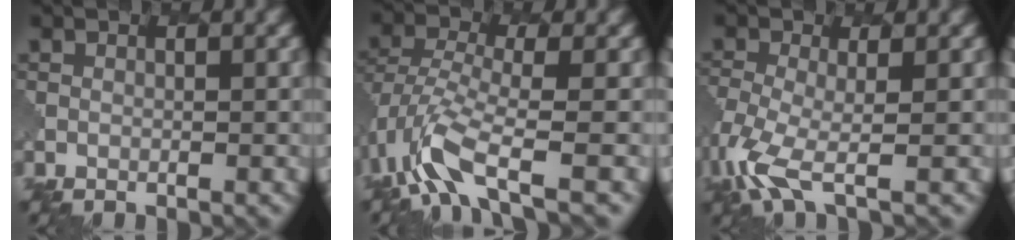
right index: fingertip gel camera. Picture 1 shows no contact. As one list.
[{"total": 6.0, "force": [-3.3, 2.2, 4.5], "torque": [-0.101, -0.007, -0.074]}, {"total": 4.9, "force": [-2.4, 1.7, 3.9], "torque": [-0.105, -0.017, -0.056]}]